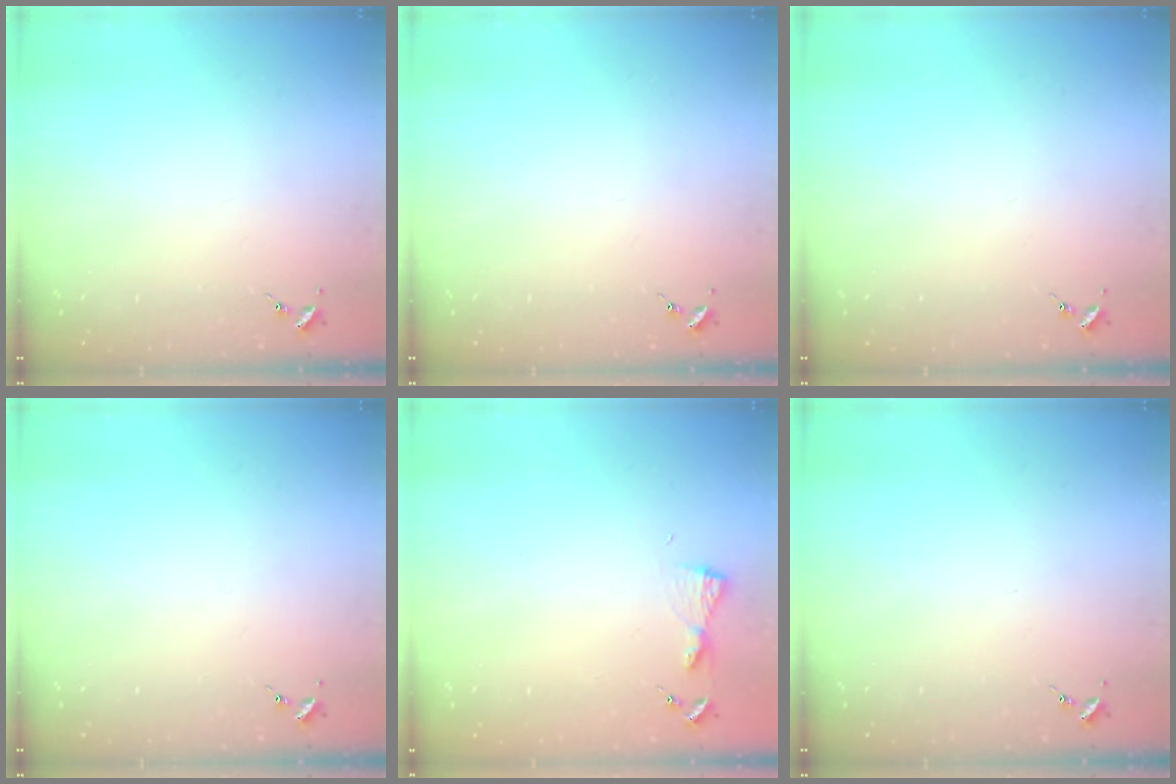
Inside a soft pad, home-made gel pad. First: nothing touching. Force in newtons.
{"total": 0.0}
{"total": 0.0}
{"total": 0.0}
{"total": 3.9, "press": 3.9, "slide": 0.4}
{"total": 0.0}